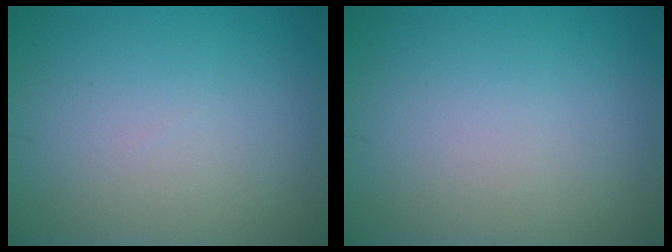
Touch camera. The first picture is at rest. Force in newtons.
{"total": 0.0}